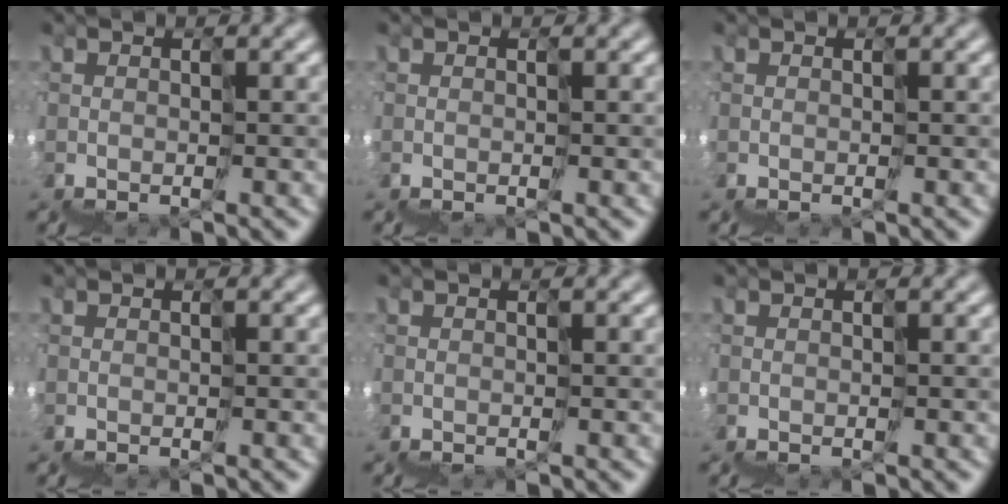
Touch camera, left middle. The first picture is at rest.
{"total": 0.0}
{"total": 0.0}
{"total": 0.0}
{"total": 0.0}
{"total": 0.0}